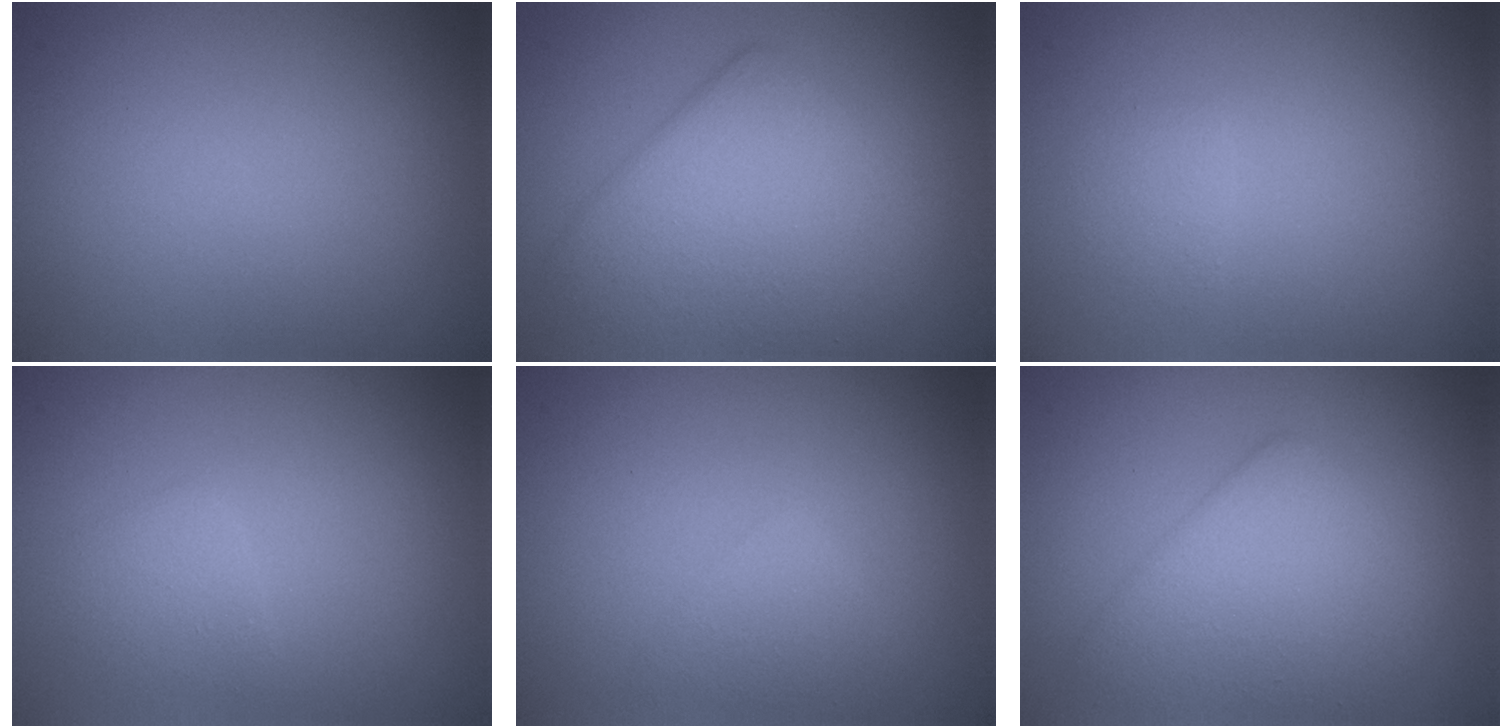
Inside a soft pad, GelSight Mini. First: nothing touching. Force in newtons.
{"total": 6.6, "press": 6.6, "slide": 0.3}
{"total": 1.0, "press": 1.0, "slide": 0.1}
{"total": 1.4, "press": 1.4, "slide": 0.1}
{"total": 1.5, "press": 1.5, "slide": 0.0}
{"total": 4.4, "press": 4.4, "slide": 0.4}